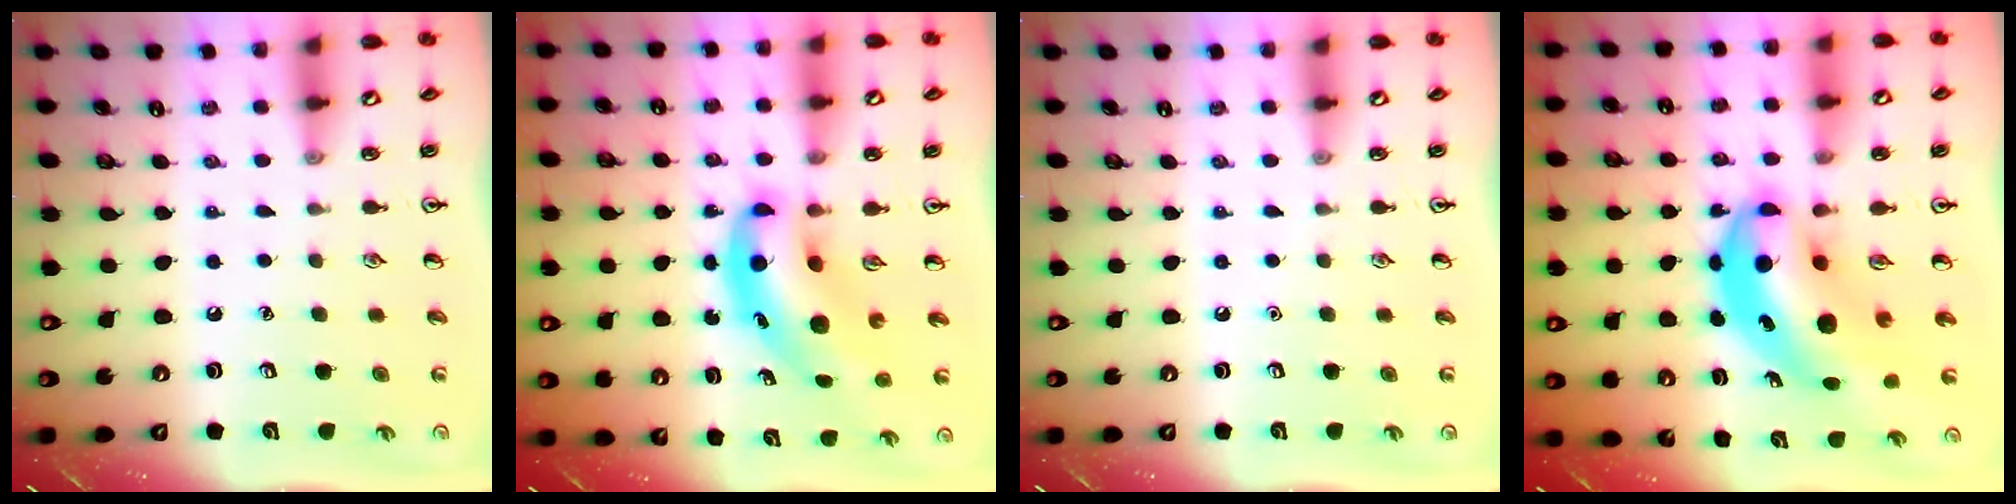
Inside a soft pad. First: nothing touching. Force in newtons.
{"total": 10.0, "press": 9.6, "slide": 2.9}
{"total": 0.0}
{"total": 10.3, "press": 9.9, "slide": 3.0}